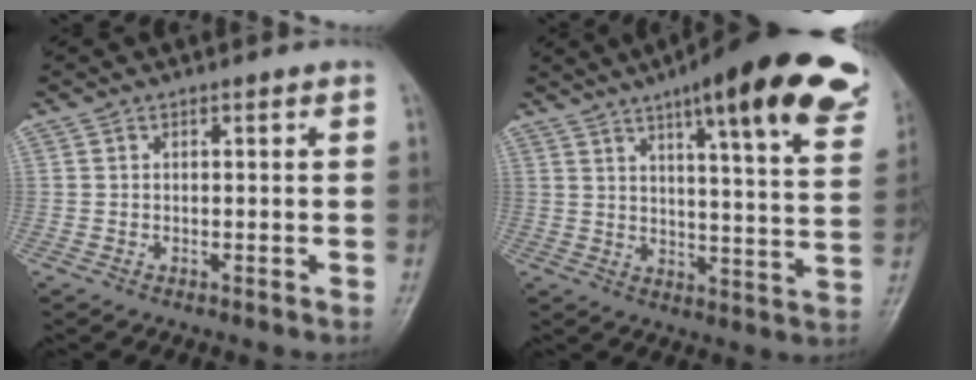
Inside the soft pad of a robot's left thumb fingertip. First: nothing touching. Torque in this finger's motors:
{"motor_torque": [1.16, 0.00, 1.40, -1.36, 0.16]}